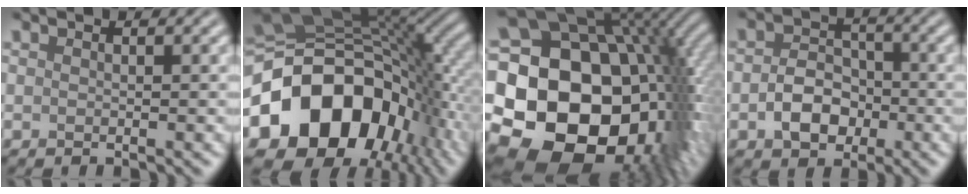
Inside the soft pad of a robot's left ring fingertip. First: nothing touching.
{"total": 18.1, "force": [-5.0, 13.4, 11.1], "torque": [-0.205, -0.009, -0.094]}
{"total": 23.6, "force": [-3.2, 17.6, 15.4], "torque": [-0.249, -0.005, -0.091]}
{"total": 4.1, "force": [-1.3, 3.0, 2.5], "torque": [-0.042, 0.002, -0.027]}